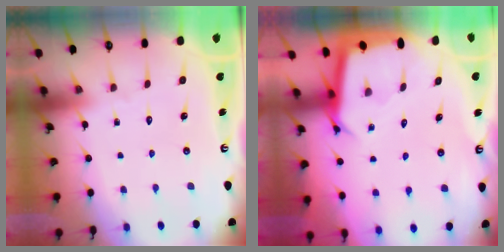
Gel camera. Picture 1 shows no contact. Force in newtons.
{"total": 3.0, "press": 3.0, "slide": 0.2}